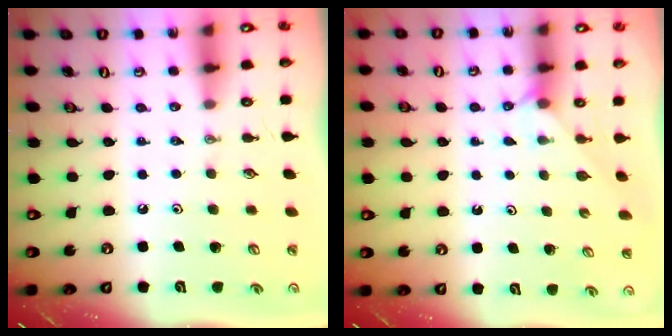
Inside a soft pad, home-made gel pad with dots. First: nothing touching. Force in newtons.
{"total": 2.7, "press": 2.7, "slide": 0.3}